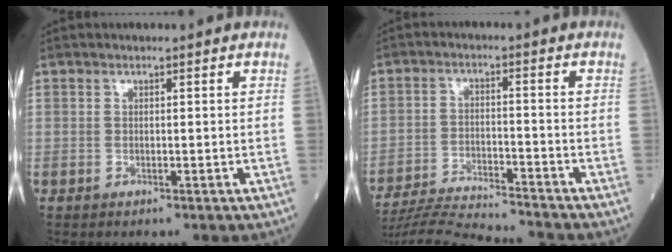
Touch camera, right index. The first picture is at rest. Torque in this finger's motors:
{"motor_torque": [-0.25, -0.03, 0.04, 0.02]}